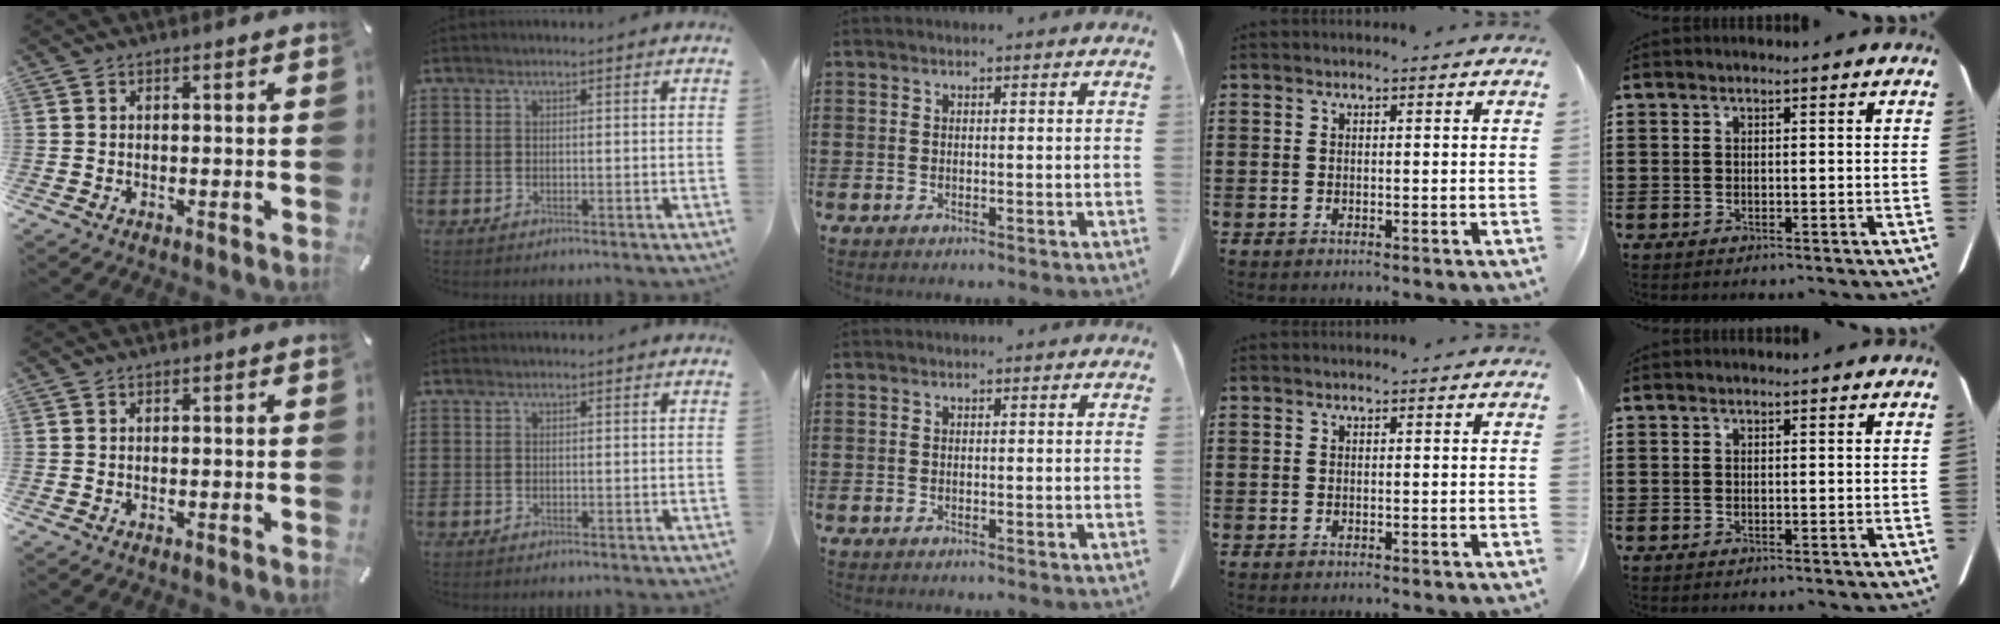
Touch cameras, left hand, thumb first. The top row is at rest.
{}